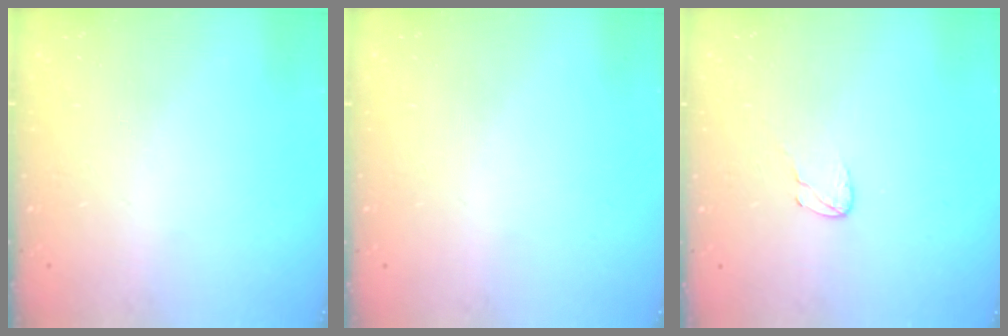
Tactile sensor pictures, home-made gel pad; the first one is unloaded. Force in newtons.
{"total": 0.0}
{"total": 2.7, "press": 2.7, "slide": 0.2}